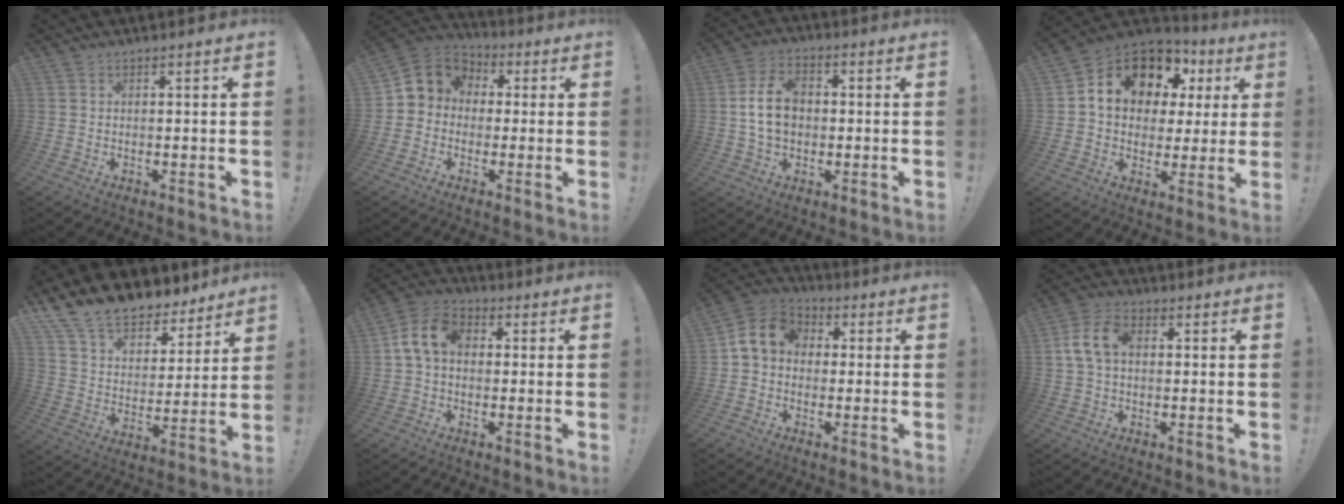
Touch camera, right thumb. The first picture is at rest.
{"total": 6.8, "force": [-0.2, 6.5, 2.1], "torque": [-0.023, 0.007, 0.002]}
{"total": 11.1, "force": [0.1, 8.1, 7.5], "torque": [-0.131, 0.011, 0.005]}
{"total": 13.7, "force": [6.5, 9.7, 7.0], "torque": [-0.111, -0.040, 0.123]}
{"total": 13.7, "force": [11.3, 6.4, 4.2], "torque": [-0.085, -0.088, 0.209]}
{"total": 10.1, "force": [1.5, 7.1, 6.9], "torque": [-0.127, 0.013, 0.030]}
{"total": 9.5, "force": [1.2, 7.8, 5.3], "torque": [-0.093, 0.017, 0.028]}
{"total": 9.1, "force": [1.2, 5.9, 6.8], "torque": [-0.136, 0.010, 0.022]}